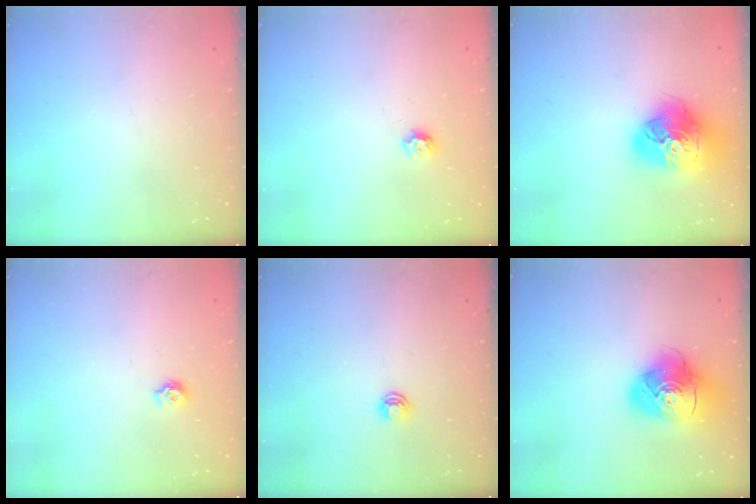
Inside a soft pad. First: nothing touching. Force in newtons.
{"total": 5.9, "press": 5.9, "slide": 0.6}
{"total": 19.4, "press": 19.3, "slide": 2.3}
{"total": 5.6, "press": 5.6, "slide": 0.7}
{"total": 4.2, "press": 4.2, "slide": 0.6}
{"total": 14.9, "press": 14.8, "slide": 1.7}